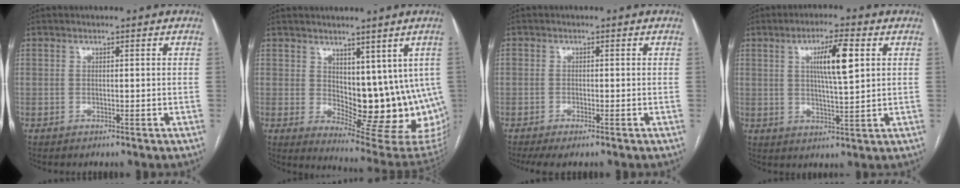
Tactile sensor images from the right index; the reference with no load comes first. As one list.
[{"total": 14.8, "force": [2.0, 7.6, 12.6], "torque": [-0.156, -0.013, 0.049]}, {"total": 3.7, "force": [-2.6, 1.2, 2.3], "torque": [-0.048, -0.007, -0.046]}, {"total": 7.9, "force": [2.4, 0.8, 7.5], "torque": [-0.130, 0.004, 0.041]}]